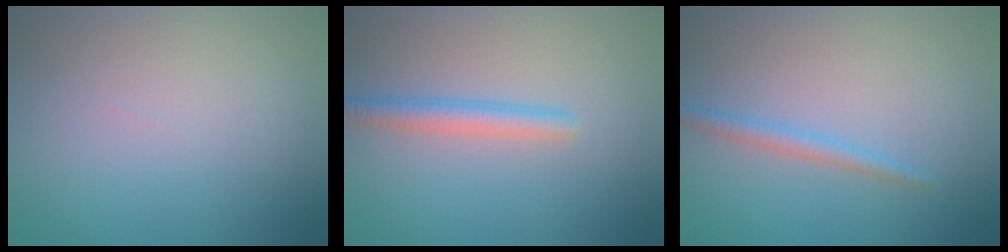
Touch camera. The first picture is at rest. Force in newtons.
{"total": 2.3, "press": 2.3, "slide": 0.1}
{"total": 1.6, "press": 1.6, "slide": 0.1}